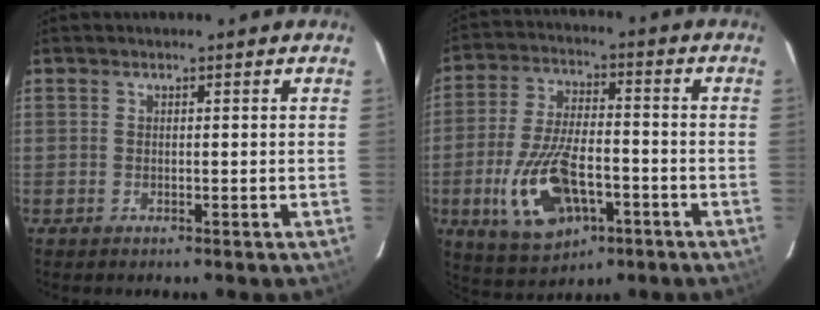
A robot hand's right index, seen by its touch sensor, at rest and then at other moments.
{"total": 15.2, "force": [-5.6, 7.1, 12.3], "torque": [-0.263, -0.011, -0.088]}